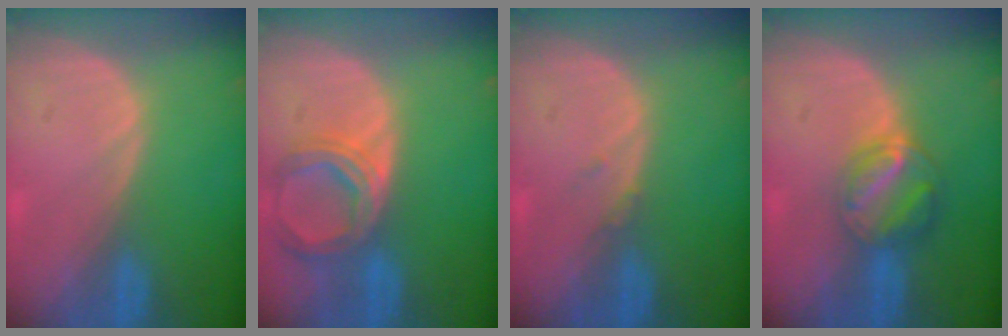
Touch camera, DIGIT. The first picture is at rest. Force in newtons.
{"total": 6.9, "press": 6.3, "slide": 2.6}
{"total": 0.8, "press": 0.8, "slide": 0.1}
{"total": 6.4, "press": 5.6, "slide": 3.1}